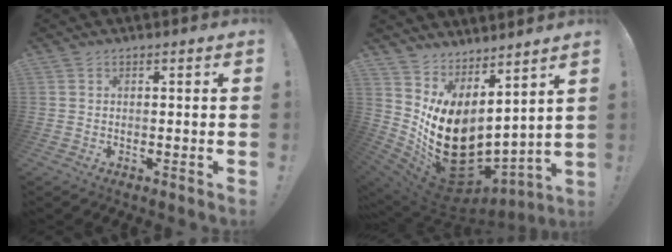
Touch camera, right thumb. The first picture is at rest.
{"total": 17.7, "force": [-1.5, 12.5, 12.5], "torque": [-0.217, -0.020, -0.003]}